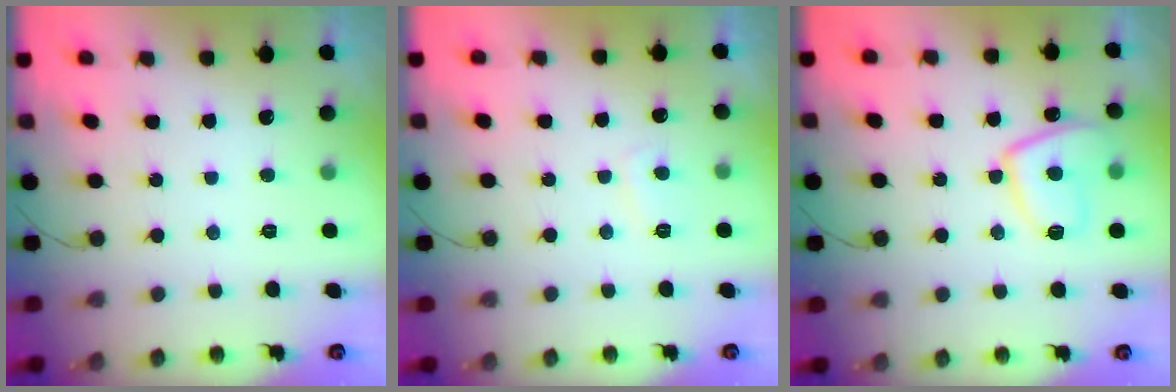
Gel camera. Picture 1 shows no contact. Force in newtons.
{"total": 2.8, "press": 2.7, "slide": 0.6}
{"total": 10.0, "press": 9.9, "slide": 1.1}